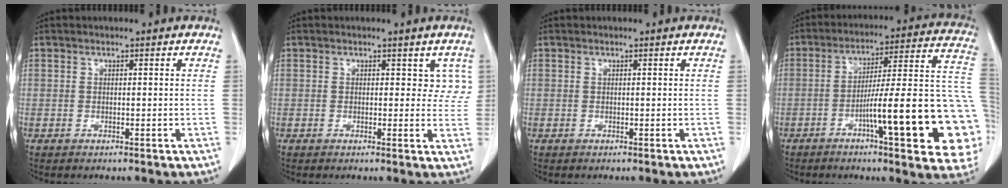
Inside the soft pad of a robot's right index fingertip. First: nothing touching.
{"total": 3.5, "force": [1.6, 2.4, 2.0], "torque": [0.003, 0.003, 0.012]}
{"total": 0.0}
{"total": 23.0, "force": [-6.7, 1.9, 21.9], "torque": [-0.201, 0.019, -0.090]}